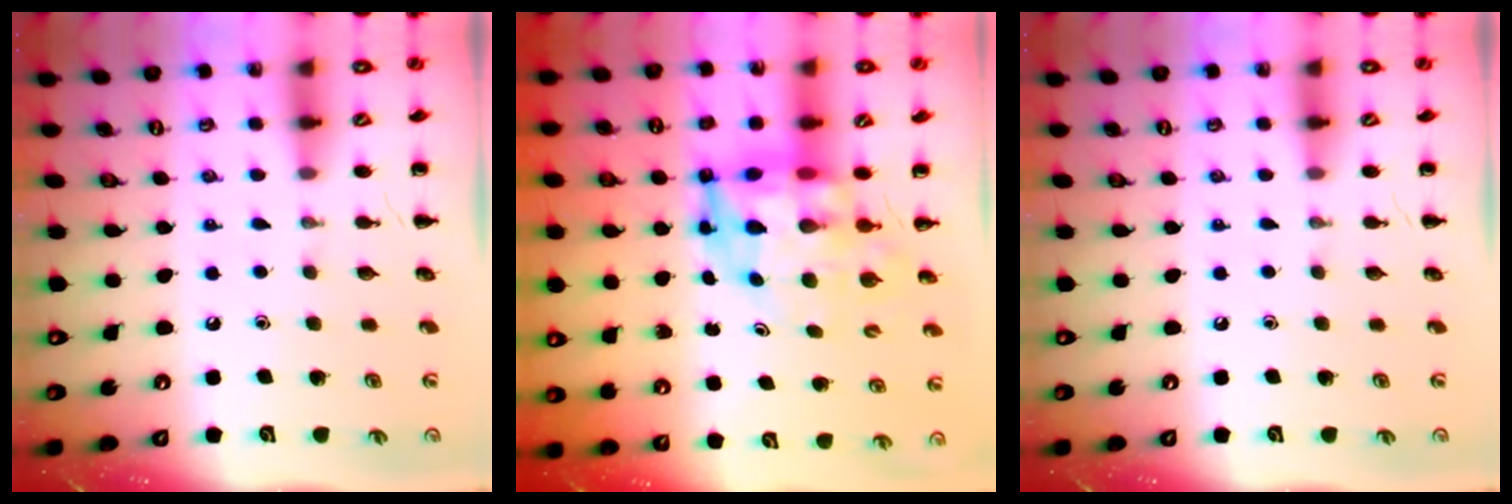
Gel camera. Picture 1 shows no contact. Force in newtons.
{"total": 9.3, "press": 8.8, "slide": 2.8}
{"total": 0.0}